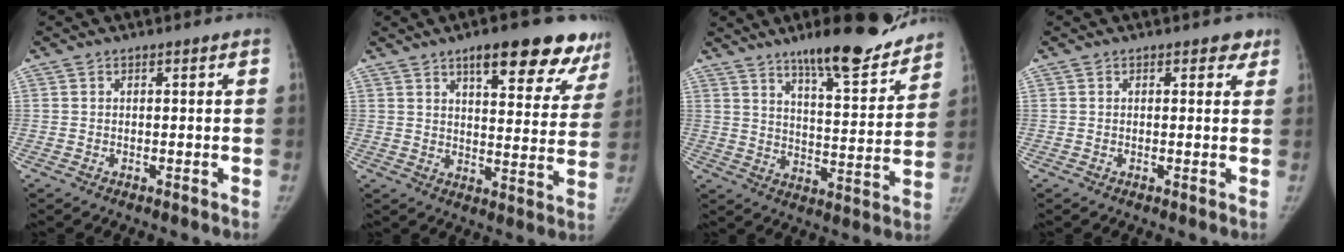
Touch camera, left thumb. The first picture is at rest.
{"total": 18.2, "force": [12.2, 6.2, 12.0], "torque": [-0.101, -0.048, 0.152]}
{"total": 18.9, "force": [14.5, 4.0, 11.3], "torque": [-0.131, -0.089, 0.228]}
{"total": 2.0, "force": [1.3, 1.2, 0.8], "torque": [0.018, -0.002, 0.008]}